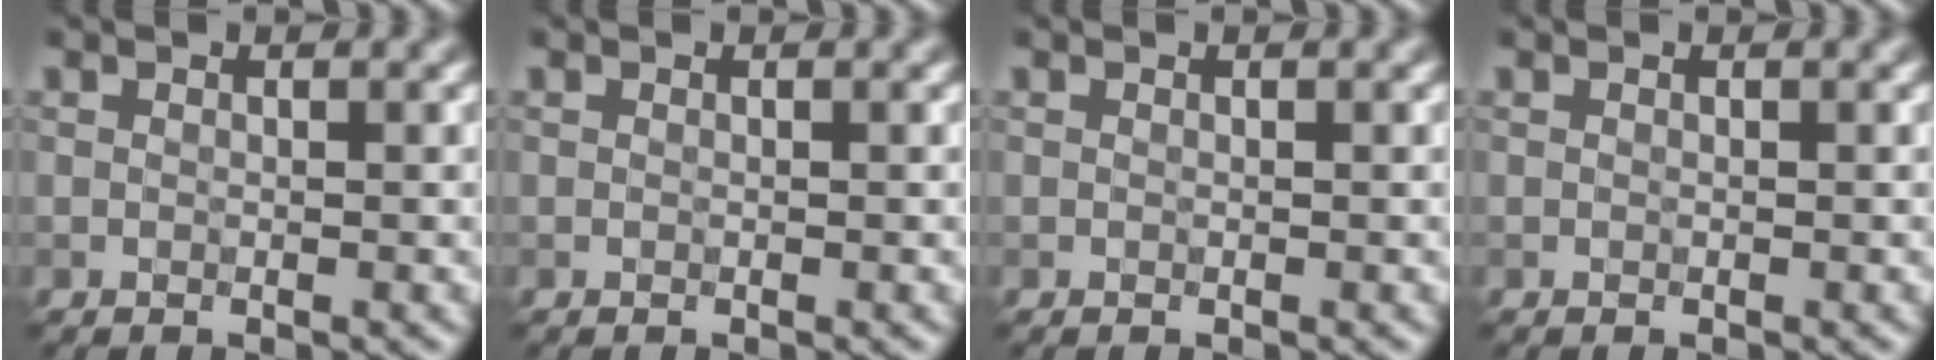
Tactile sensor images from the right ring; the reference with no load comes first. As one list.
[{"total": 0.0}, {"total": 0.0}, {"total": 0.0}]